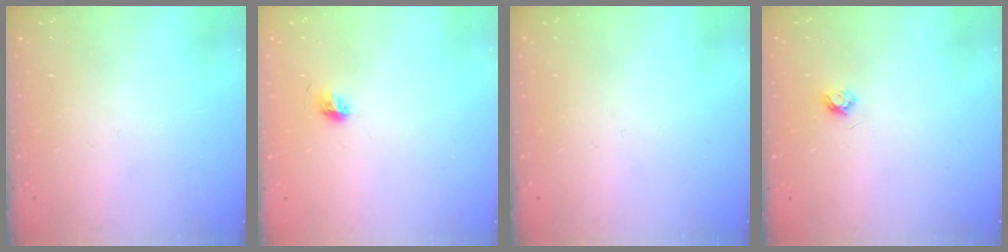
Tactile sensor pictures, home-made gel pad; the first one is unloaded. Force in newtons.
{"total": 4.2, "press": 3.9, "slide": 1.4}
{"total": 0.0}
{"total": 3.9, "press": 3.9, "slide": 0.6}